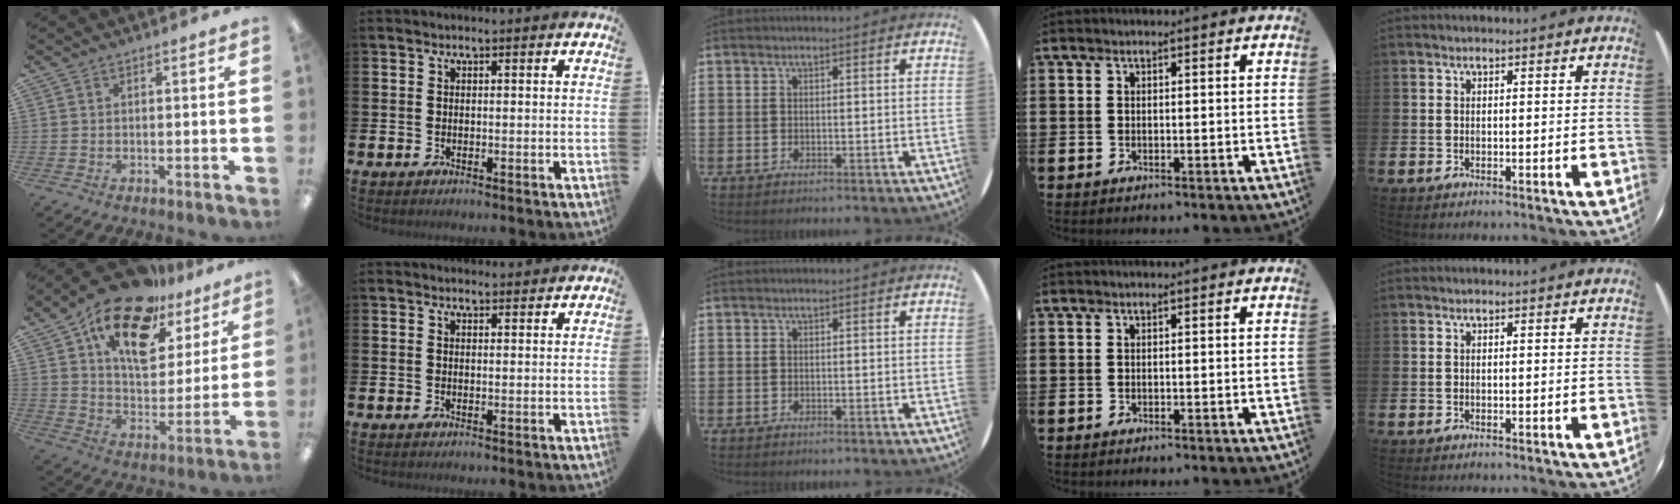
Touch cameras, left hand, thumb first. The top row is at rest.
{"thumb": {"total": 19.1, "force": [12.4, 9.8, 10.7], "torque": [-0.179, -0.069, 0.218]}, "index": {"total": 1.6, "force": [1.6, 0.3, 0.0], "torque": [0.008, -0.007, 0.026]}}